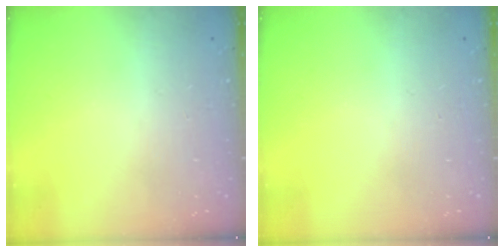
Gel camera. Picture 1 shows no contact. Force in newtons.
{"total": 0.0}